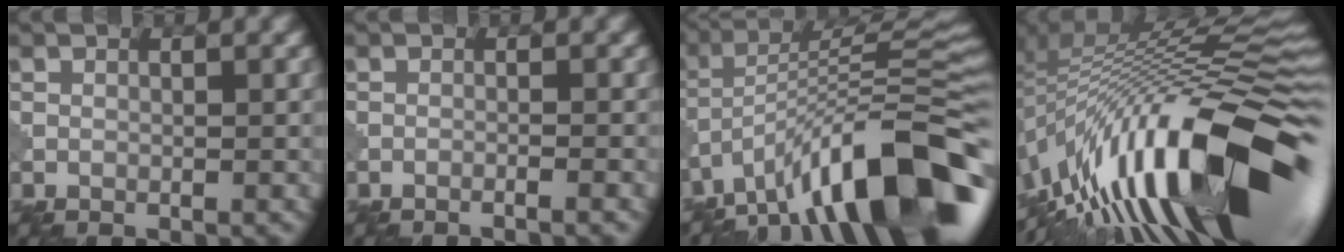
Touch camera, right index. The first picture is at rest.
{"total": 1.6, "force": [-1.0, 0.3, 1.2], "torque": [-0.013, 0.005, -0.028]}
{"total": 14.7, "force": [-9.3, 3.6, 10.8], "torque": [-0.164, 0.024, -0.159]}
{"total": 17.8, "force": [-6.0, 5.0, 15.9], "torque": [-0.245, 0.051, -0.130]}